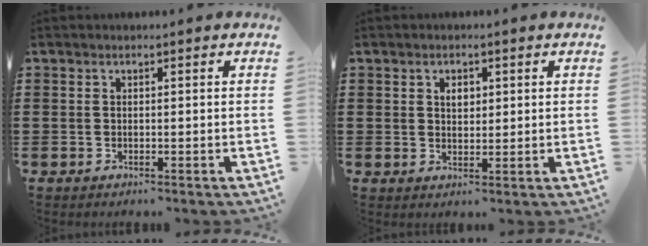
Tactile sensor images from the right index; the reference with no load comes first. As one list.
[{"total": 1.9, "force": [0.7, 1.3, 1.1], "torque": [-0.018, 0.005, 0.011]}]